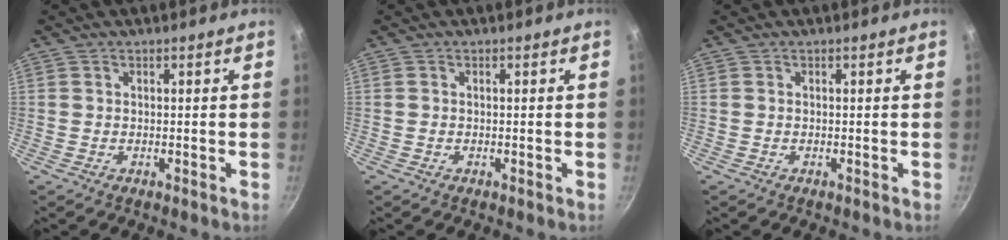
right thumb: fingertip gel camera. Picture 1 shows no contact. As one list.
[{"total": 0.0}, {"total": 0.0}]